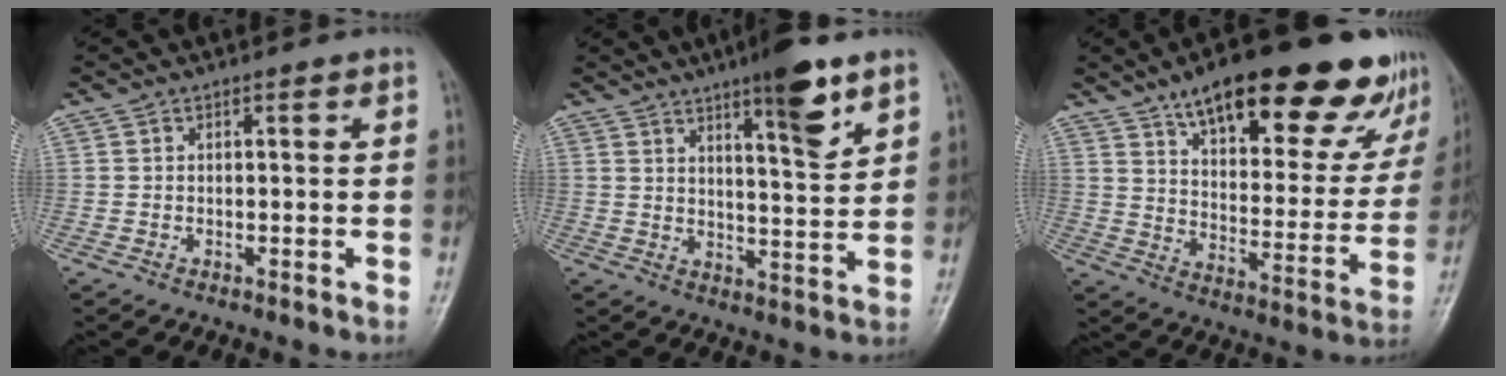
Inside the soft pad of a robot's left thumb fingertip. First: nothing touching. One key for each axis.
{"total": 10.5, "fx": 6.5, "fy": 2.0, "fz": 8.0, "tx": -0.105, "ty": -0.040, "tz": 0.097}
{"total": 27.4, "fx": 18.8, "fy": 9.5, "fz": 17.5, "tx": -0.205, "ty": -0.056, "tz": 0.269}